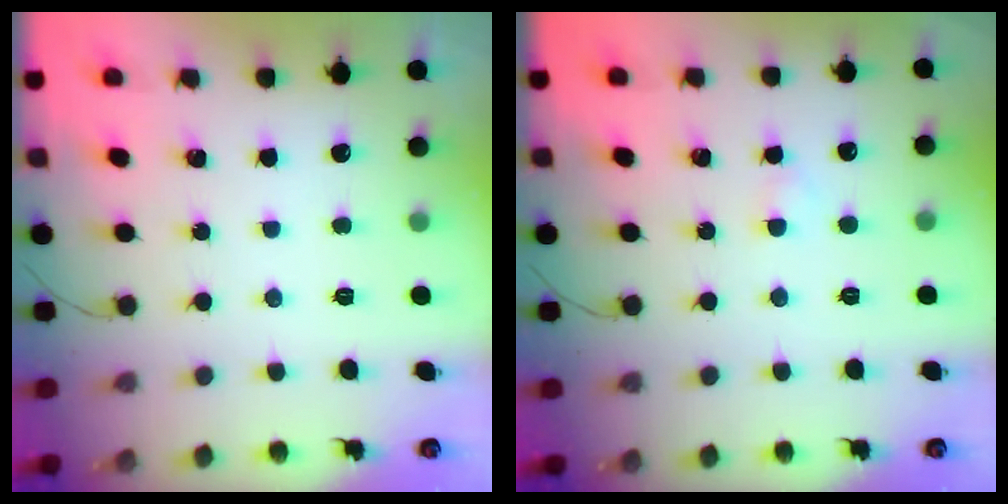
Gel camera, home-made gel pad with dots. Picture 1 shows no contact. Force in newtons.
{"total": 1.5, "press": 1.2, "slide": 0.8}